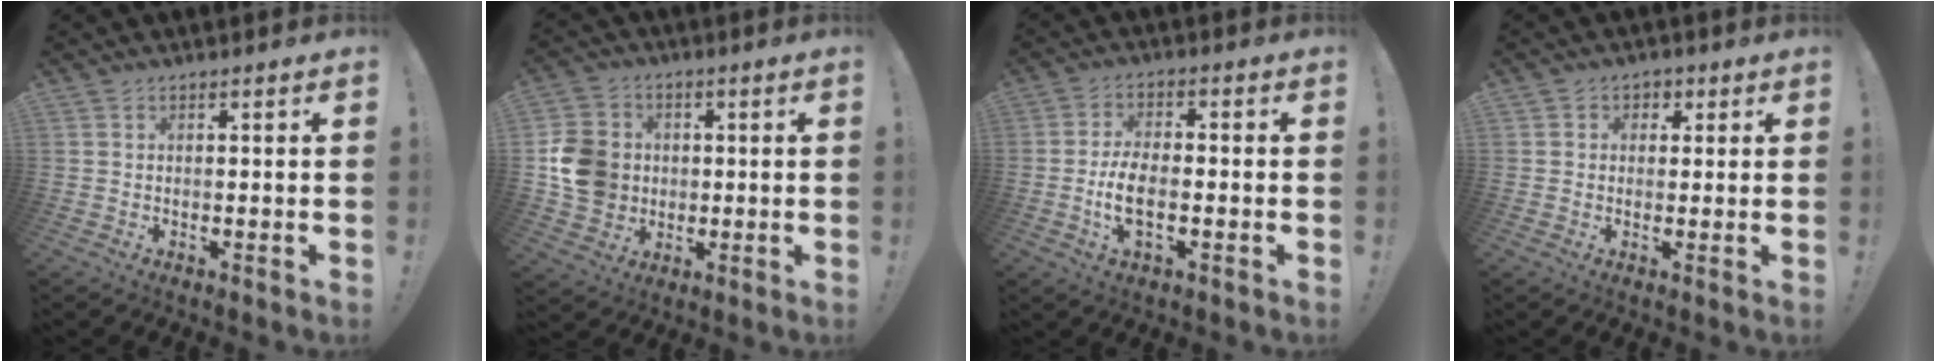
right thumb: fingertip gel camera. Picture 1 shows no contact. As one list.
[{"total": 12.6, "force": [-0.2, 11.3, 5.5], "torque": [-0.084, 0.008, 0.002]}, {"total": 7.7, "force": [-1.7, 3.4, 6.7], "torque": [-0.134, -0.002, -0.029]}, {"total": 3.1, "force": [0.3, 3.0, 0.8], "torque": [0.001, 0.000, 0.002]}]